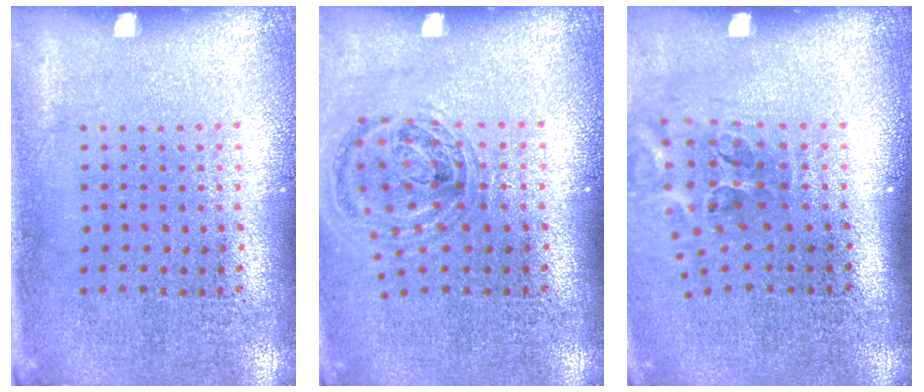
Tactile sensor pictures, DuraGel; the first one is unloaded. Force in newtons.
{"total": 1.1, "press": 1.0, "slide": 0.3}
{"total": 2.1, "press": 1.2, "slide": 1.7}